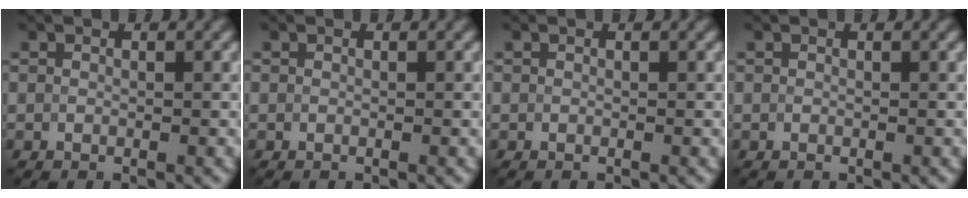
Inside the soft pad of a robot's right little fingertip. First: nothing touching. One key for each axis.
{"total": 0.0}
{"total": 0.0}
{"total": 0.0}